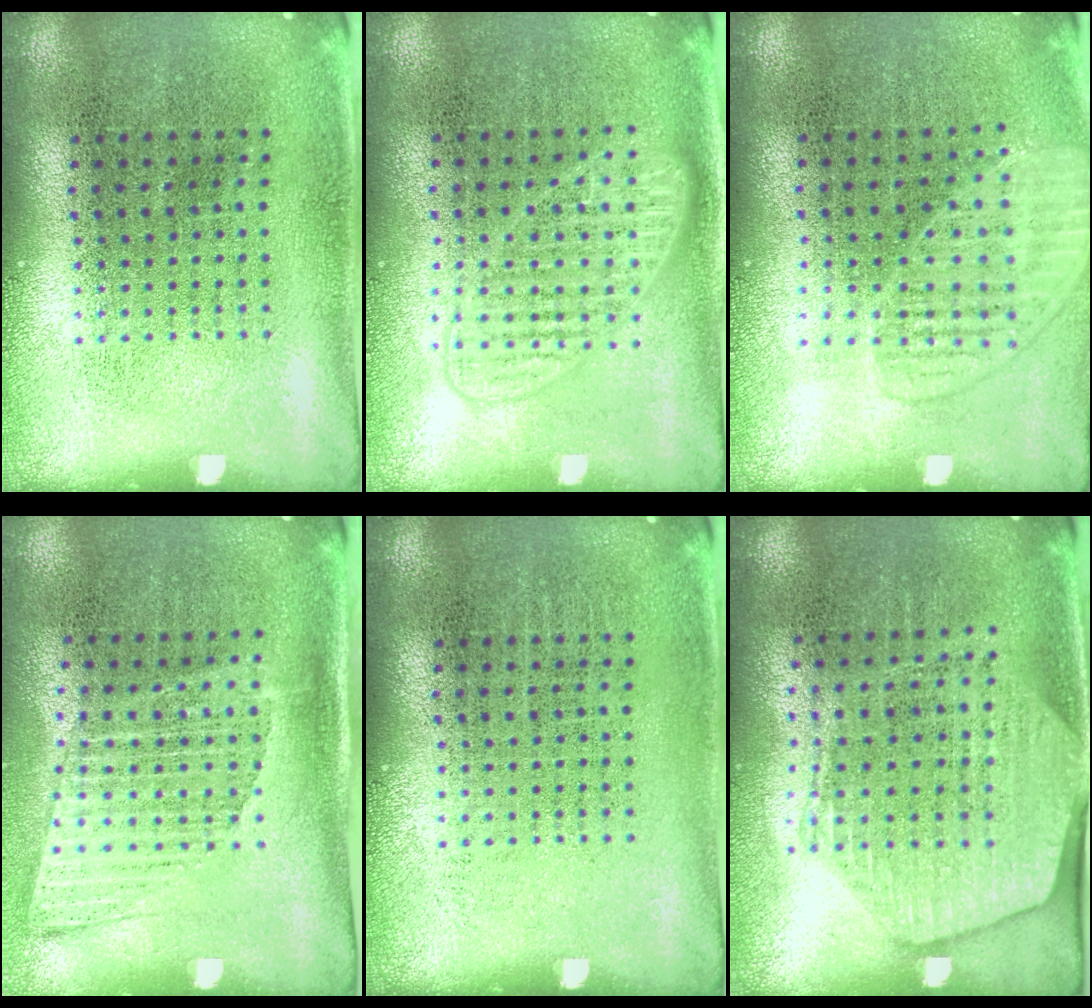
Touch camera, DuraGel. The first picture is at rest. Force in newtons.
{"total": 1.3, "press": 1.3, "slide": 0.3}
{"total": 1.4, "press": 1.4, "slide": 0.3}
{"total": 1.4, "press": 1.1, "slide": 0.9}
{"total": 0.0}
{"total": 1.7, "press": 1.5, "slide": 0.8}